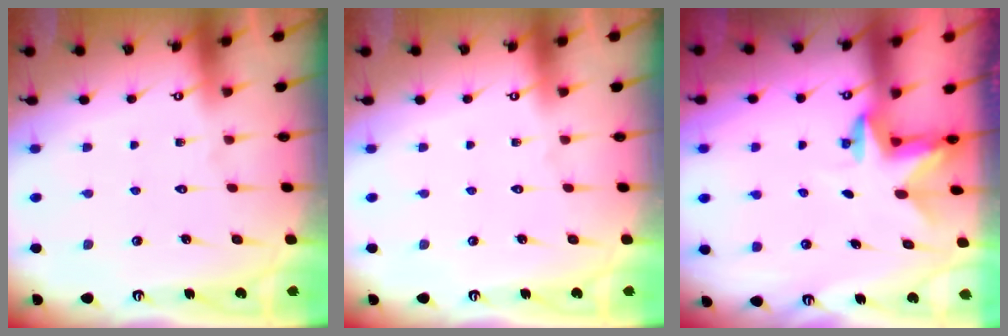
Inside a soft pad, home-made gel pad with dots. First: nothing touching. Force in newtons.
{"total": 0.0}
{"total": 2.3, "press": 2.3, "slide": 0.4}